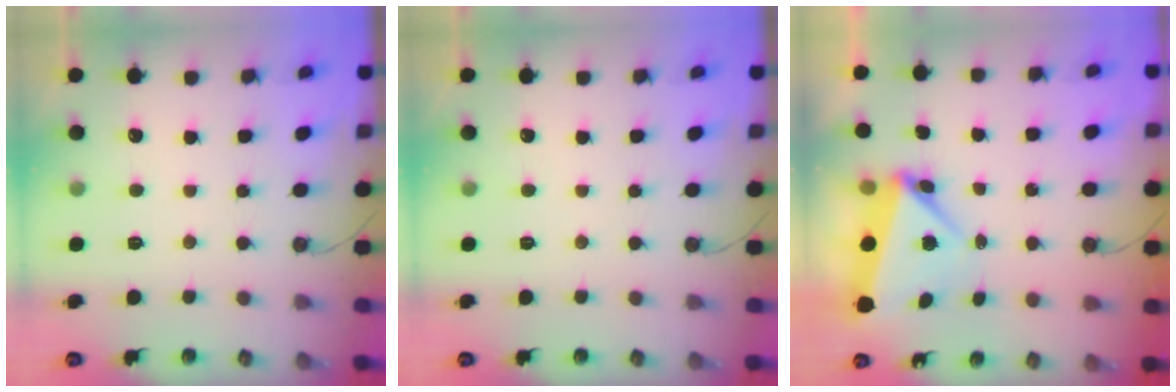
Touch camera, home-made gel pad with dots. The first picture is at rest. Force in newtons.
{"total": 0.0}
{"total": 5.6, "press": 4.9, "slide": 2.6}